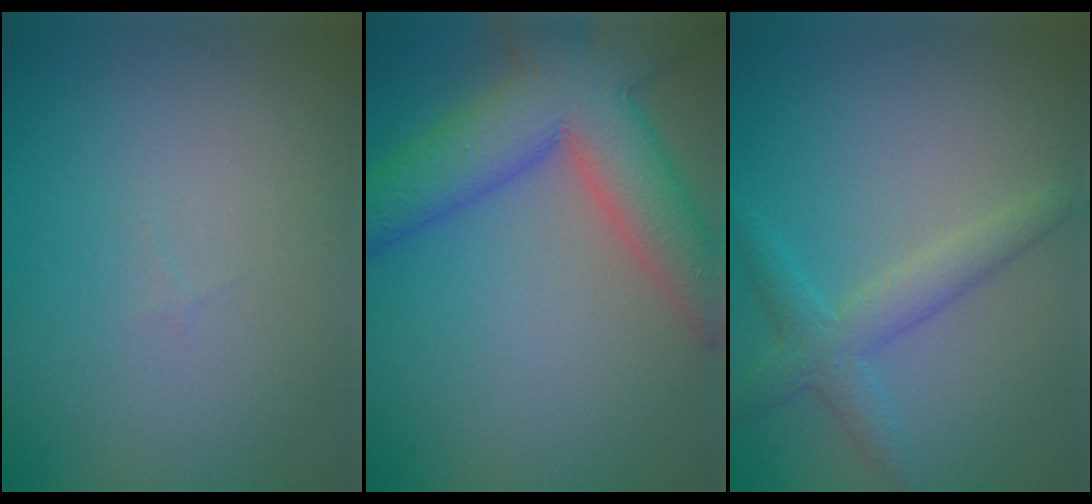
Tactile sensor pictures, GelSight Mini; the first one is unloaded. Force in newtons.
{"total": 10.2, "press": 10.2, "slide": 0.5}
{"total": 3.3, "press": 3.3, "slide": 0.1}